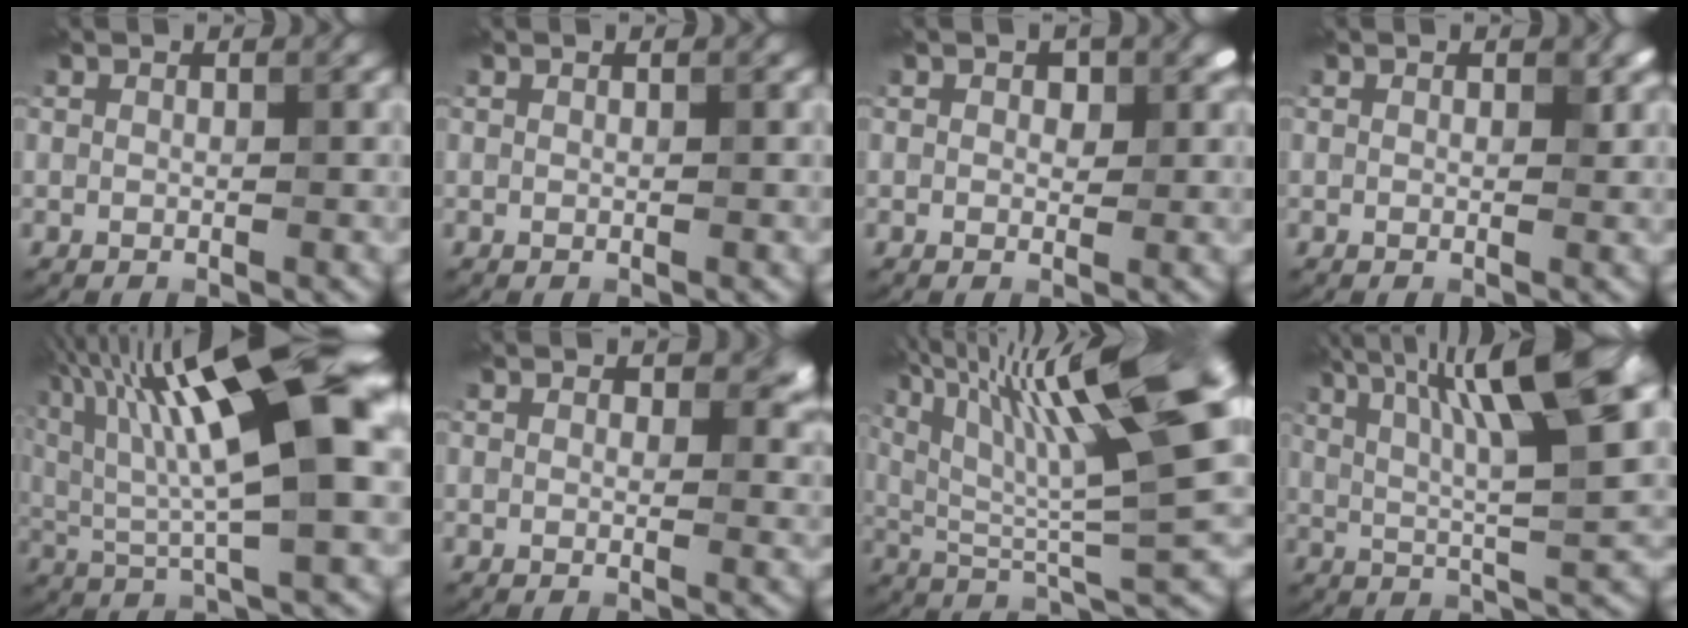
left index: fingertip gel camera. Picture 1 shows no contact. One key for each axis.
{"total": 0.0}
{"total": 1.7, "fx": 0.6, "fy": 1.2, "fz": 1.0, "tx": -0.011, "ty": -0.003, "tz": 0.007}
{"total": 1.0, "fx": 0.4, "fy": 0.7, "fz": 0.6, "tx": -0.003, "ty": -0.004, "tz": 0.004}
{"total": 15.3, "fx": 4.2, "fy": 3.9, "fz": 14.2, "tx": -0.233, "ty": 0.026, "tz": 0.063}
{"total": 2.6, "fx": 1.1, "fy": 1.6, "fz": 1.7, "tx": -0.015, "ty": -0.004, "tz": 0.011}
{"total": 14.3, "fx": 5.8, "fy": 2.8, "fz": 12.8, "tx": -0.211, "ty": 0.019, "tz": 0.098}
{"total": 12.7, "fx": 5.4, "fy": 2.5, "fz": 11.2, "tx": -0.167, "ty": 0.020, "tz": 0.088}